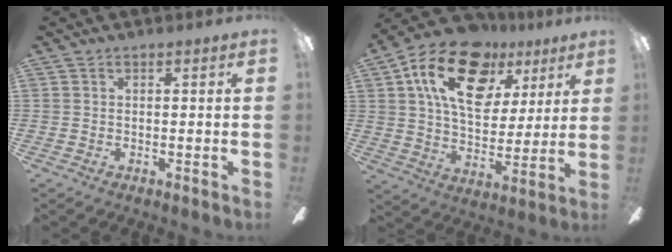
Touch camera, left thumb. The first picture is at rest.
{"total": 21.3, "force": [10.6, 13.0, 13.2], "torque": [-0.225, -0.029, 0.189]}